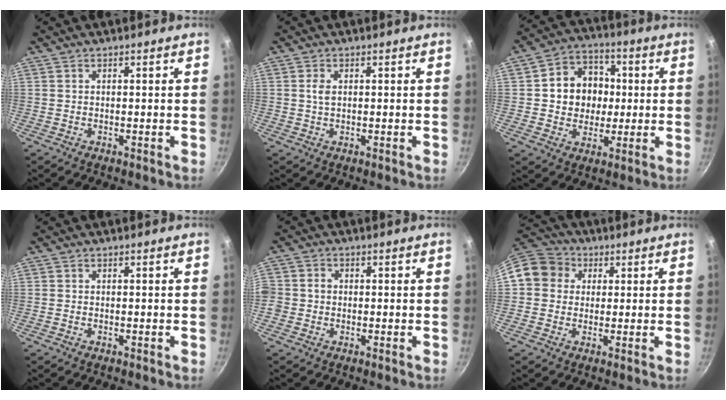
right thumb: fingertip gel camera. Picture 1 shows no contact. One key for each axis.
{"total": 1.8, "fx": 0.4, "fy": 1.1, "fz": 1.4, "tx": -0.027, "ty": 0.000, "tz": 0.006}
{"total": 12.2, "fx": 0.9, "fy": 10.6, "fz": 6.1, "tx": -0.056, "ty": 0.013, "tz": 0.009}
{"total": 0.0}
{"total": 4.1, "fx": -0.8, "fy": 3.6, "fz": 1.6, "tx": -0.030, "ty": 0.014, "tz": -0.023}
{"total": 10.4, "fx": 1.9, "fy": 9.3, "fz": 4.2, "tx": -0.057, "ty": 0.028, "tz": 0.016}